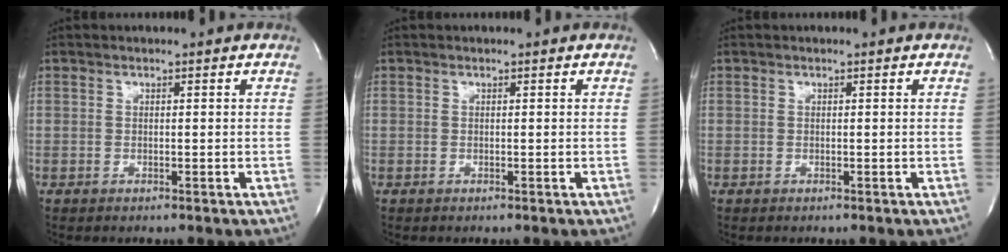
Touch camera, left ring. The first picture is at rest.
{"total": 0.0}
{"total": 0.0}